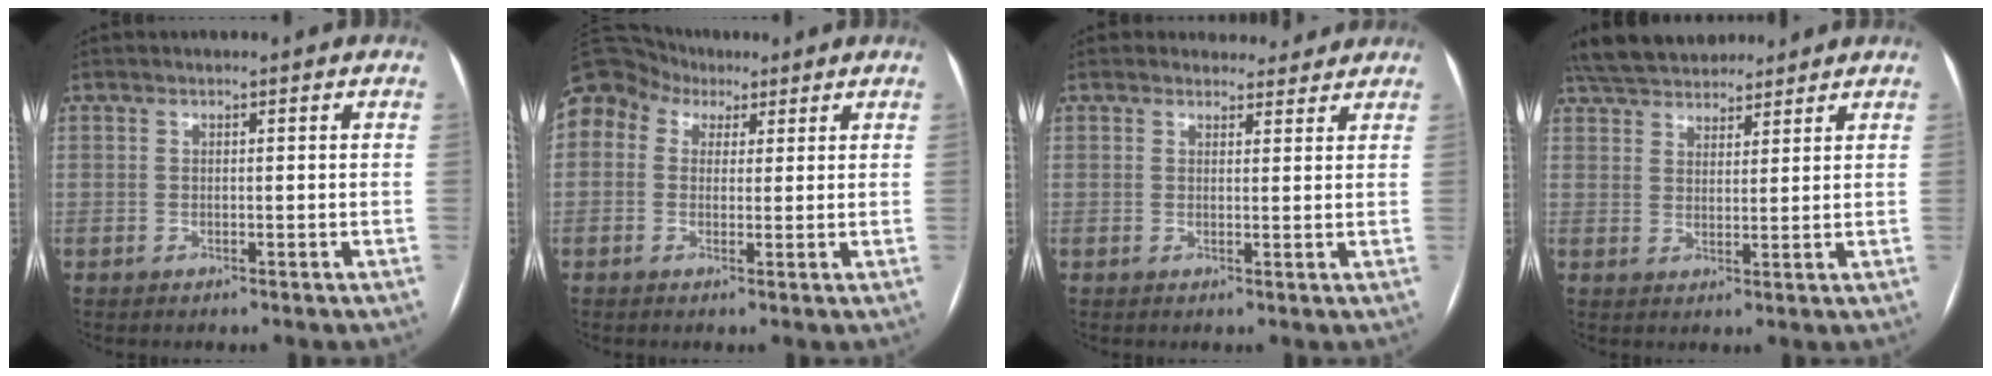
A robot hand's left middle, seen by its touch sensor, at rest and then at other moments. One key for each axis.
{"total": 14.7, "fx": 7.3, "fy": 11.5, "fz": 5.7, "tx": -0.171, "ty": 0.091, "tz": 0.138}
{"total": 3.5, "fx": 3.2, "fy": 1.5, "fz": -0.2, "tx": 0.008, "ty": 0.004, "tz": 0.032}
{"total": 12.3, "fx": 10.7, "fy": 4.3, "fz": 4.1, "tx": -0.073, "ty": 0.038, "tz": 0.176}